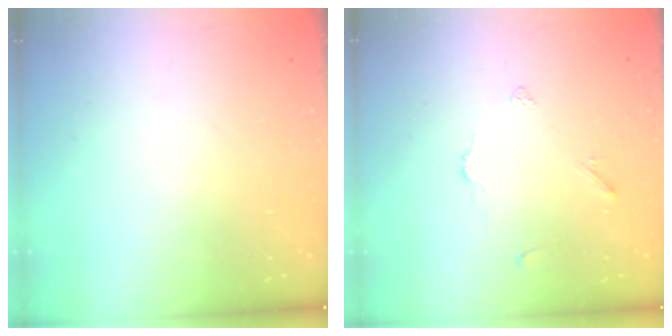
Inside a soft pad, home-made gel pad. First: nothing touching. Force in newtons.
{"total": 2.7, "press": 2.7, "slide": 0.5}